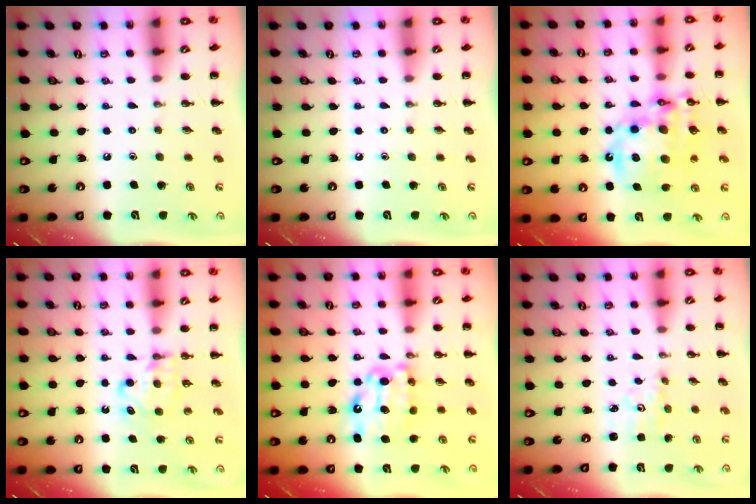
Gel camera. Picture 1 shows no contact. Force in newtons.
{"total": 0.0}
{"total": 18.7, "press": 18.1, "slide": 4.6}
{"total": 6.0, "press": 6.0, "slide": 0.7}
{"total": 11.5, "press": 11.5, "slide": 0.9}
{"total": 1.9, "press": 1.8, "slide": 0.6}